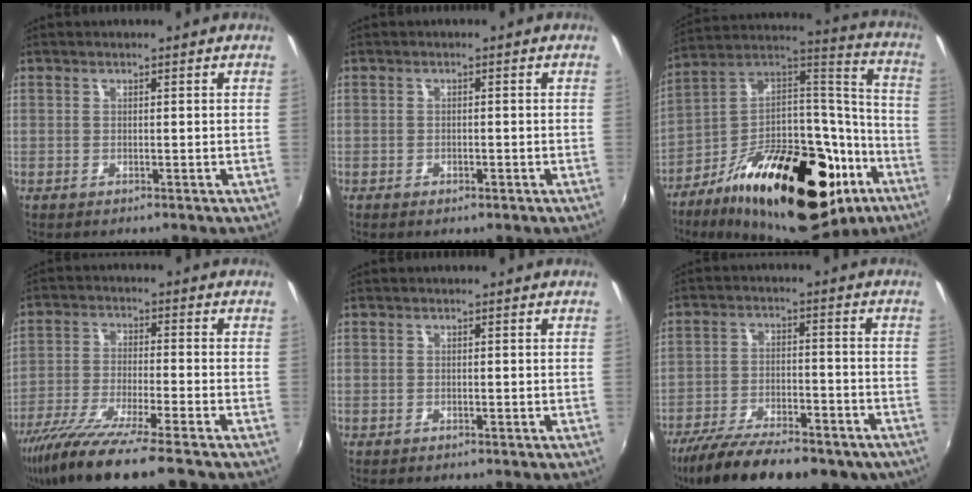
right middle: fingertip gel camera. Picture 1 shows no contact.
{"total": 1.6, "force": [-1.0, 0.9, 0.8], "torque": [-0.015, -0.005, -0.018]}
{"total": 34.0, "force": [-17.5, 16.2, 24.2], "torque": [-0.376, 0.034, -0.260]}
{"total": 14.5, "force": [-11.2, 0.9, 9.2], "torque": [-0.190, -0.042, -0.199]}
{"total": 0.0}
{"total": 22.4, "force": [-16.8, 8.0, 12.5], "torque": [-0.234, -0.045, -0.244]}